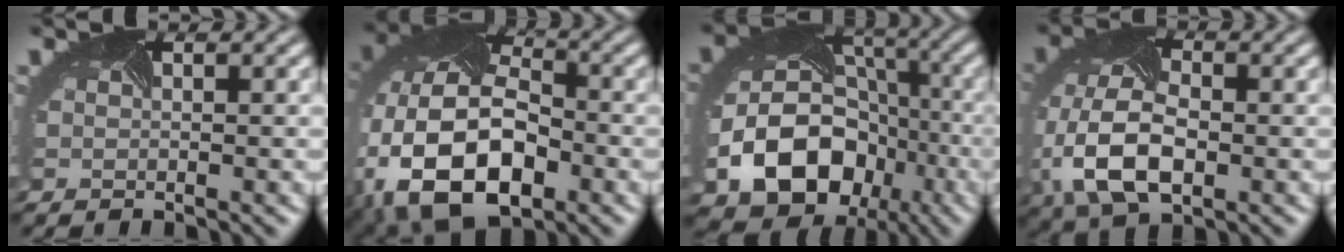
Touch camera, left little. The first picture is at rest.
{"total": 16.7, "force": [-5.5, 11.1, 11.1], "torque": [-0.230, -0.032, -0.083]}
{"total": 14.3, "force": [-5.2, 11.1, 7.4], "torque": [-0.132, -0.037, -0.084]}
{"total": 8.6, "force": [-2.2, 5.3, 6.4], "torque": [-0.157, -0.016, -0.045]}